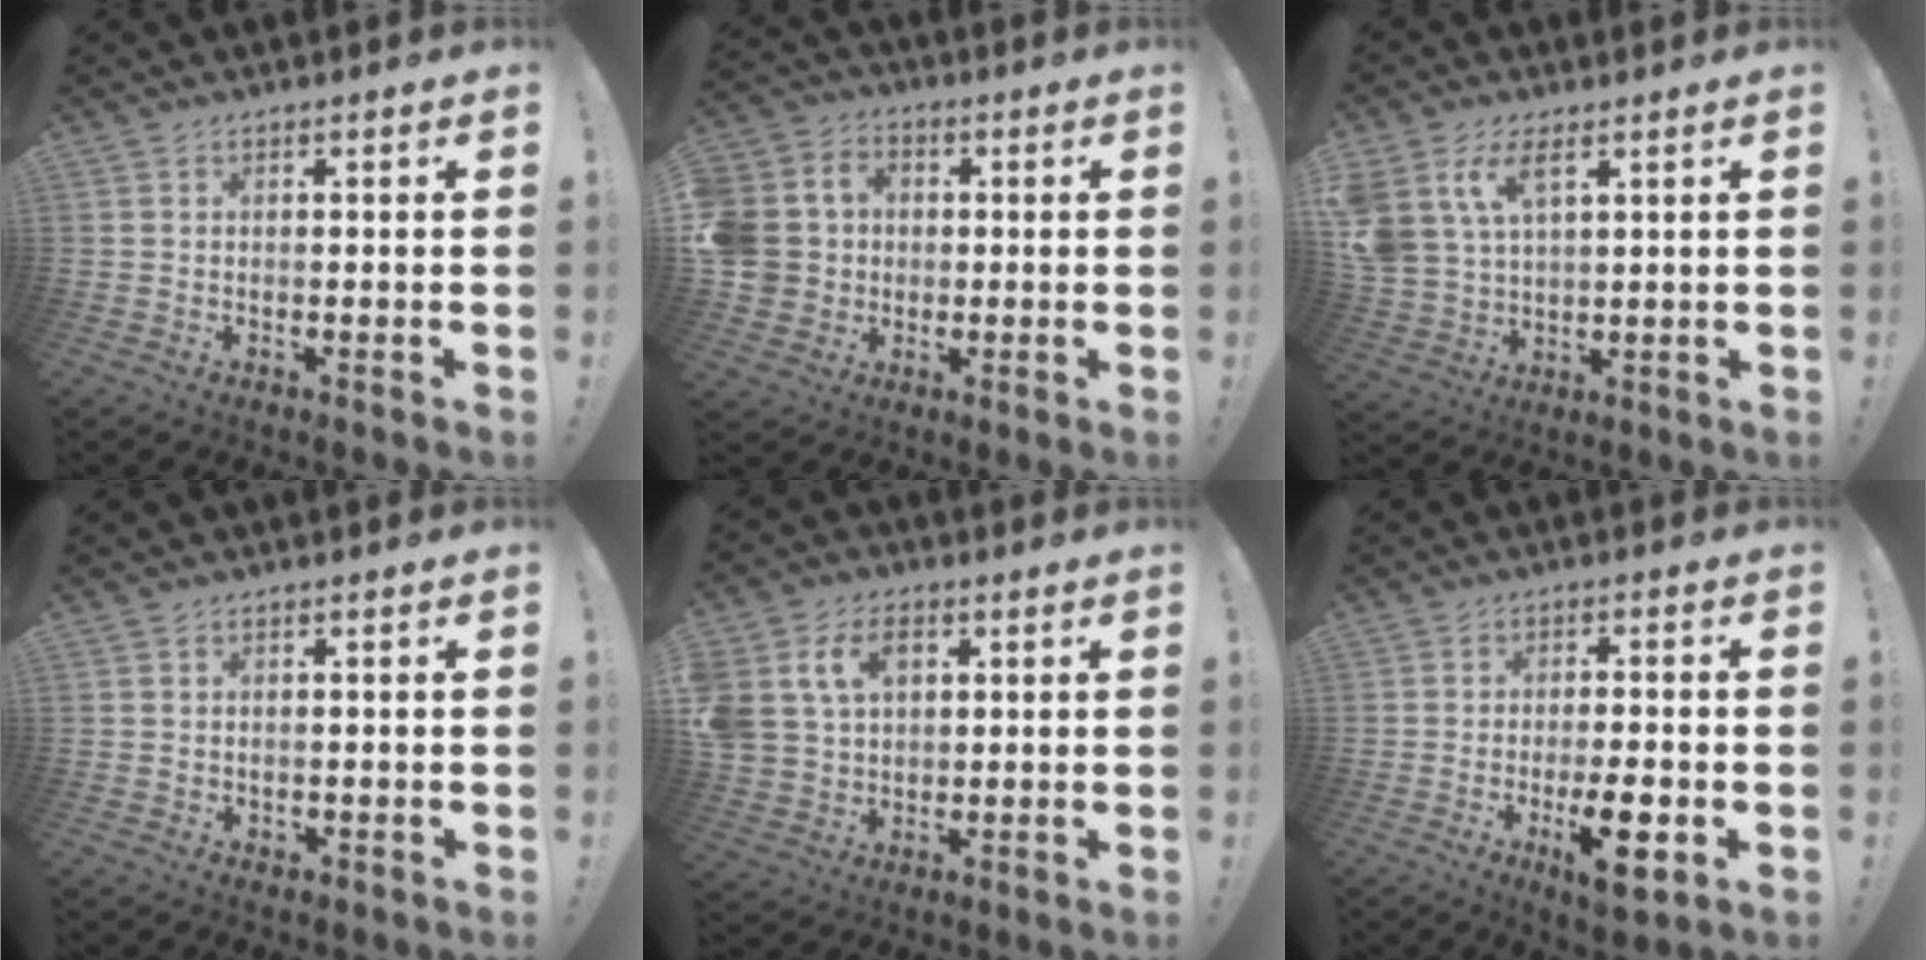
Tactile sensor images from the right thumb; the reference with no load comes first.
{"total": 10.6, "force": [-0.7, 9.8, 4.2], "torque": [-0.084, 0.020, -0.006]}
{"total": 10.0, "force": [5.5, 5.4, 6.4], "torque": [-0.154, -0.017, 0.107]}
{"total": 1.1, "force": [0.3, 1.1, 0.1], "torque": [0.002, 0.003, 0.004]}
{"total": 11.8, "force": [4.6, 9.0, 6.0], "torque": [-0.124, -0.006, 0.091]}
{"total": 9.6, "force": [-3.8, 2.5, 8.5], "torque": [-0.130, 0.004, -0.060]}